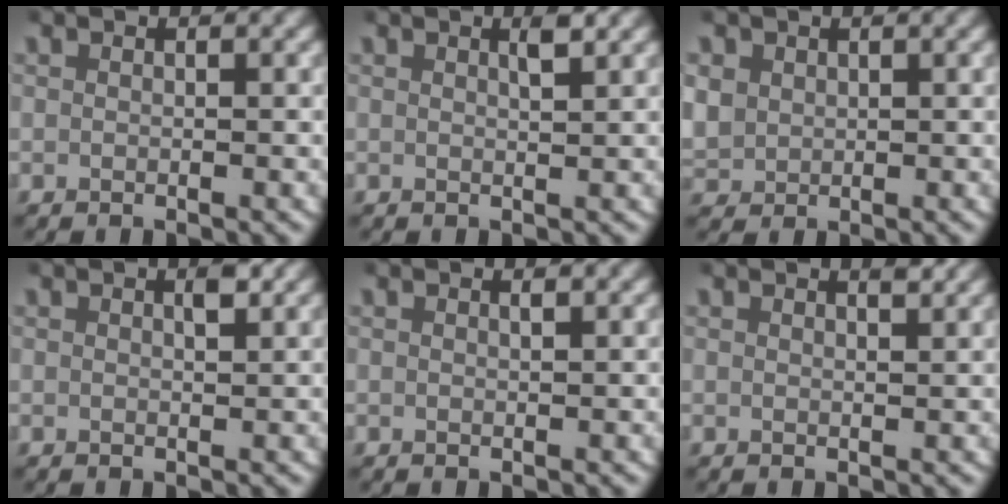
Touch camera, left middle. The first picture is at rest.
{"total": 1.5, "force": [0.9, 0.0, 1.1], "torque": [-0.019, 0.000, 0.015]}
{"total": 3.5, "force": [0.7, 3.2, 1.3], "torque": [-0.048, -0.006, 0.023]}
{"total": 1.2, "force": [0.7, 0.2, 1.0], "torque": [-0.014, 0.001, 0.009]}
{"total": 0.5, "force": [0.3, -0.1, 0.4], "torque": [-0.004, 0.000, 0.005]}
{"total": 1.1, "force": [0.9, -0.1, 0.6], "torque": [-0.003, -0.001, 0.013]}